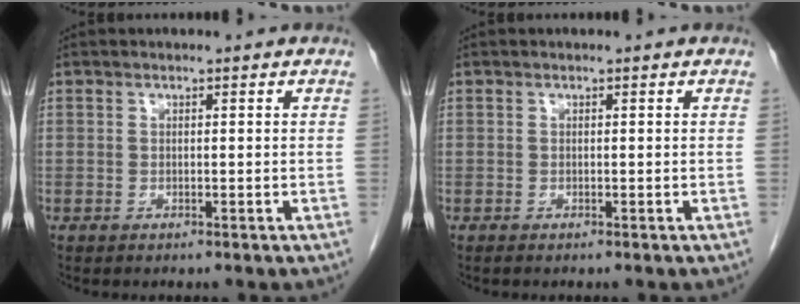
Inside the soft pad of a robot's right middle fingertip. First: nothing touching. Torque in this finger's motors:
{"motor_torque": [0.31, -0.02, 0.00, 0.01]}